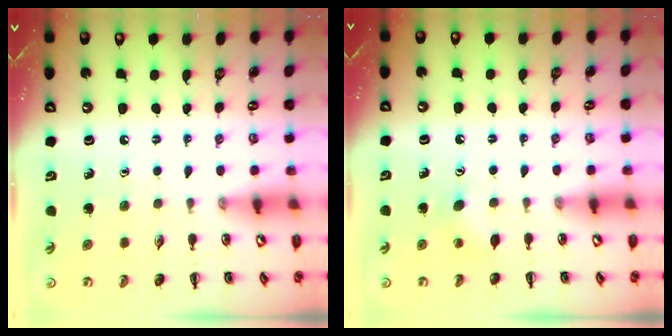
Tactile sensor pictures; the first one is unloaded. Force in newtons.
{"total": 4.4, "press": 4.3, "slide": 0.9}